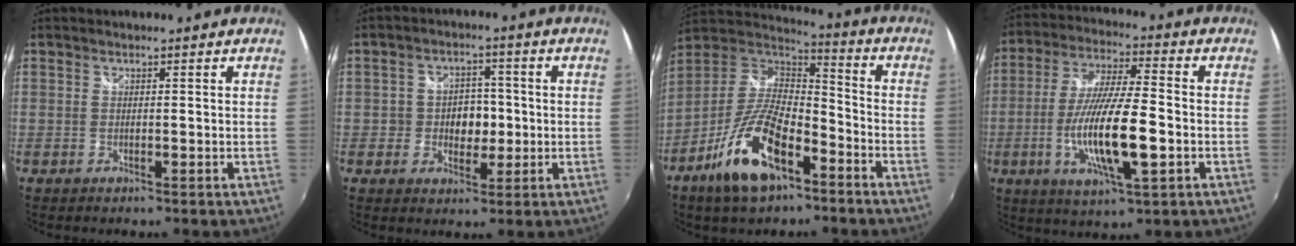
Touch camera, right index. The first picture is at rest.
{"total": 6.0, "force": [-0.9, 5.0, 3.1], "torque": [-0.051, 0.008, -0.011]}
{"total": 17.7, "force": [-9.6, 7.4, 13.0], "torque": [-0.267, -0.021, -0.176]}
{"total": 15.4, "force": [-4.0, 3.0, 14.6], "torque": [-0.289, -0.015, -0.071]}